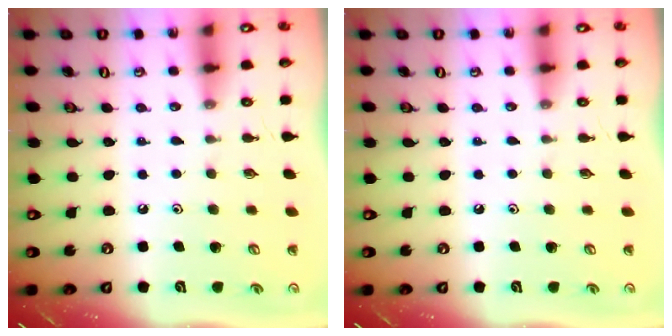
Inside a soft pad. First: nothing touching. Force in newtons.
{"total": 0.0}